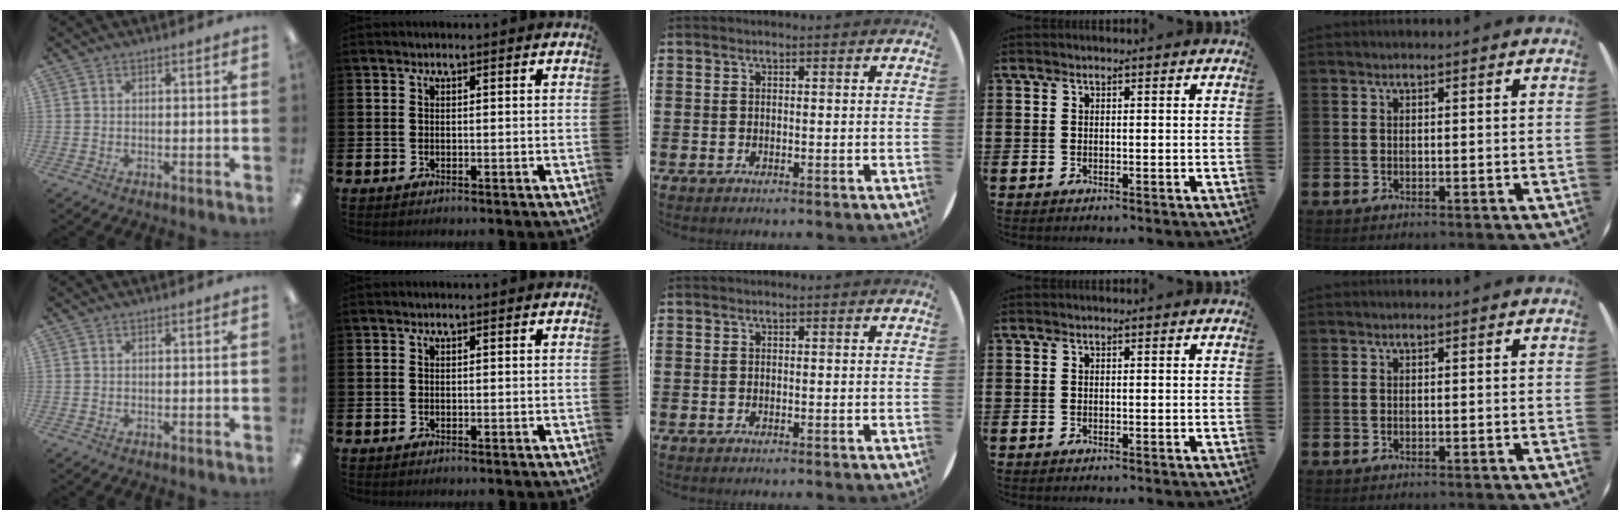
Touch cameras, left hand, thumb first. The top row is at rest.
{}